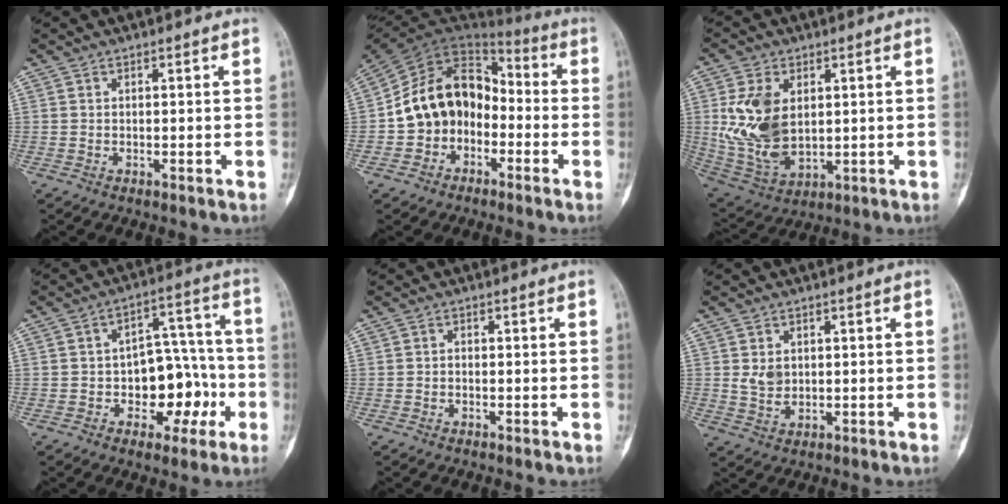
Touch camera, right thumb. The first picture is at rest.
{"total": 15.0, "force": [-3.3, 11.9, 8.6], "torque": [-0.119, 0.068, -0.069]}
{"total": 14.2, "force": [2.4, 8.9, 10.7], "torque": [-0.198, -0.016, 0.062]}
{"total": 12.7, "force": [-3.3, 8.4, 9.0], "torque": [-0.071, 0.053, -0.042]}
{"total": 0.6, "force": [-0.2, 0.4, 0.3], "torque": [-0.004, 0.002, -0.008]}
{"total": 3.6, "force": [0.8, 2.7, 2.3], "torque": [-0.031, -0.008, 0.023]}